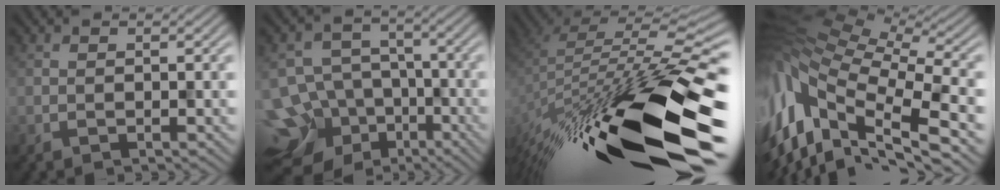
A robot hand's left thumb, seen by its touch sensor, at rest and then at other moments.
{"total": 13.5, "force": [-8.5, 9.9, 3.5], "torque": [-0.109, -0.041, -0.099]}
{"total": 17.0, "force": [-9.6, 6.6, 12.4], "torque": [-0.244, -0.024, -0.147]}
{"total": 15.1, "force": [-3.7, 8.3, 12.0], "torque": [-0.283, -0.026, -0.033]}